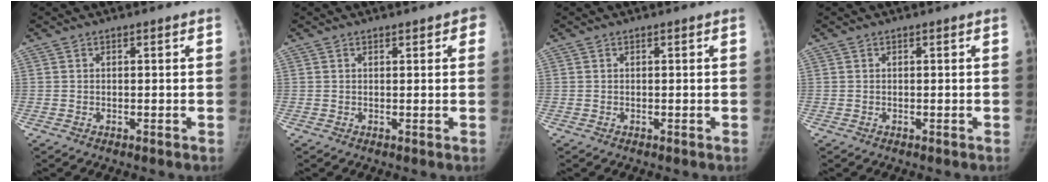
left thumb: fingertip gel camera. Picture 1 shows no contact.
{"total": 2.1, "force": [1.2, 1.1, 1.3], "torque": [0.002, -0.001, 0.012]}
{"total": 0.0}
{"total": 0.0}